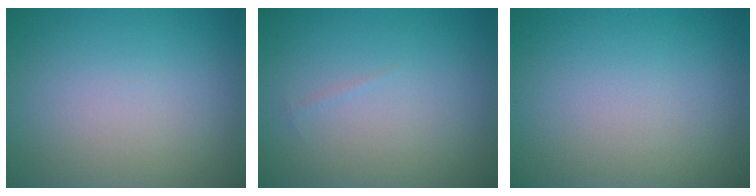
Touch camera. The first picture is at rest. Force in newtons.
{"total": 0.8, "press": 0.8, "slide": 0.2}
{"total": 0.0}